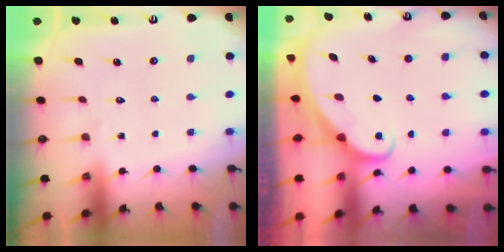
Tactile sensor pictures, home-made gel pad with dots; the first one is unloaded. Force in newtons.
{"total": 1.7, "press": 1.7, "slide": 0.1}